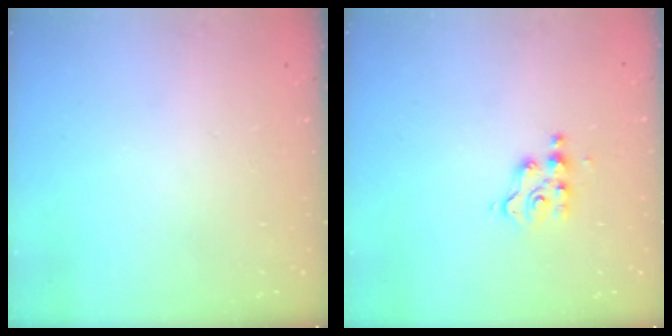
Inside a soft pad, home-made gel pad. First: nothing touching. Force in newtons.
{"total": 4.5, "press": 4.4, "slide": 0.6}